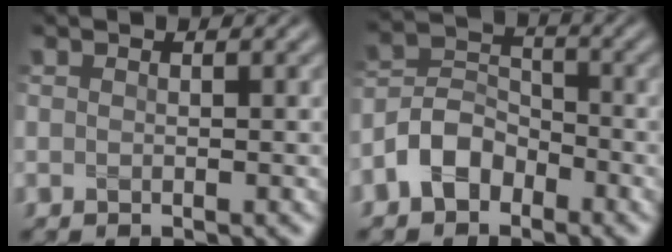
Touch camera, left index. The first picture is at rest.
{"total": 4.0, "force": [-2.5, 2.6, 1.7], "torque": [-0.033, 0.013, -0.058]}